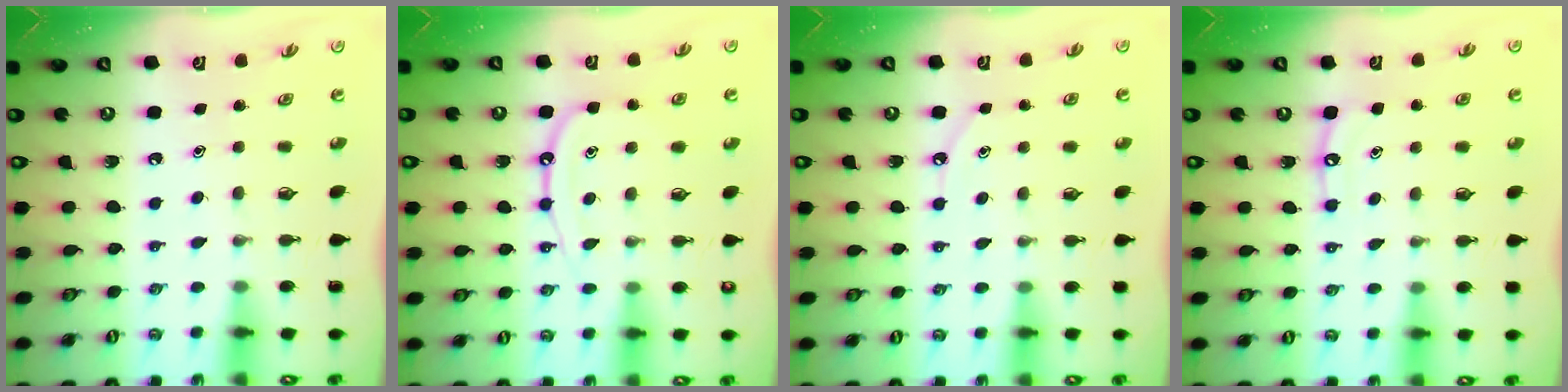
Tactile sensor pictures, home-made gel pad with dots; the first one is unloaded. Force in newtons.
{"total": 10.9, "press": 10.8, "slide": 0.9}
{"total": 4.7, "press": 4.7, "slide": 0.4}
{"total": 5.7, "press": 5.7, "slide": 0.5}